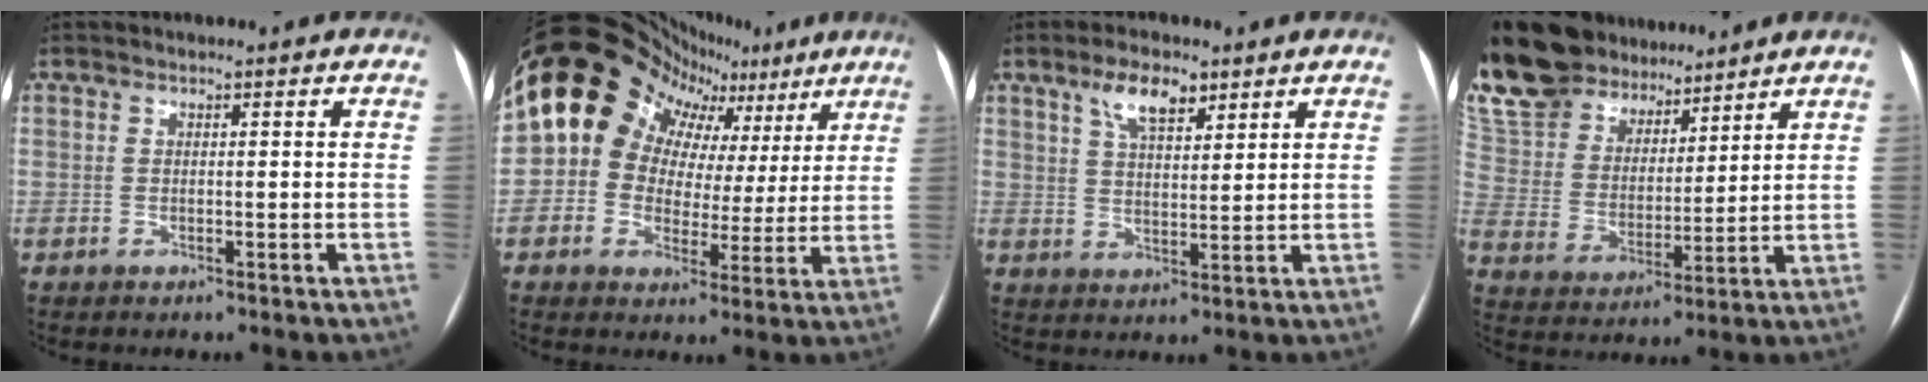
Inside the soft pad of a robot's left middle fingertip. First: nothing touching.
{"total": 16.6, "force": [8.3, 12.7, 6.6], "torque": [-0.086, 0.058, 0.103]}
{"total": 6.2, "force": [4.0, 2.3, 4.2], "torque": [-0.082, 0.008, 0.072]}
{"total": 21.6, "force": [18.6, 8.2, 7.1], "torque": [-0.168, 0.031, 0.331]}